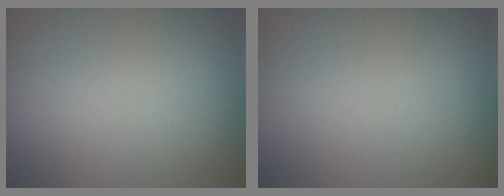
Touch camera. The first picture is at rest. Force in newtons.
{"total": 0.0}